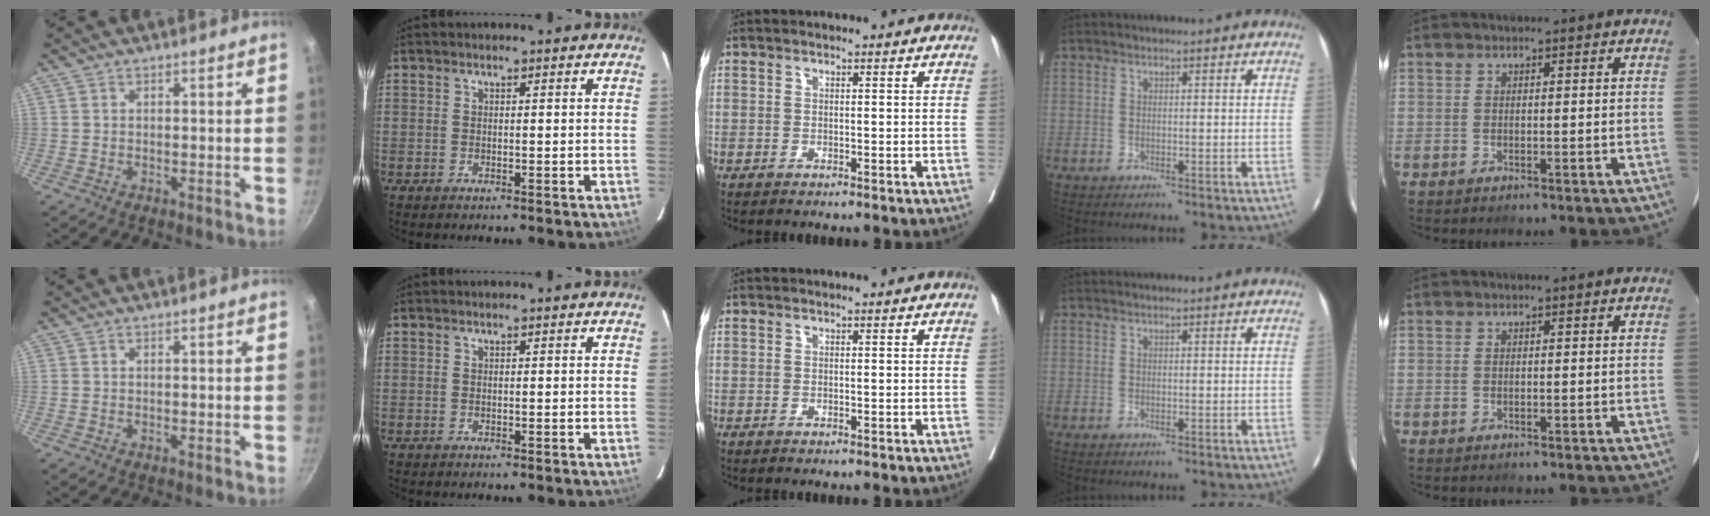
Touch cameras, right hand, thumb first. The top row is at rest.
{}